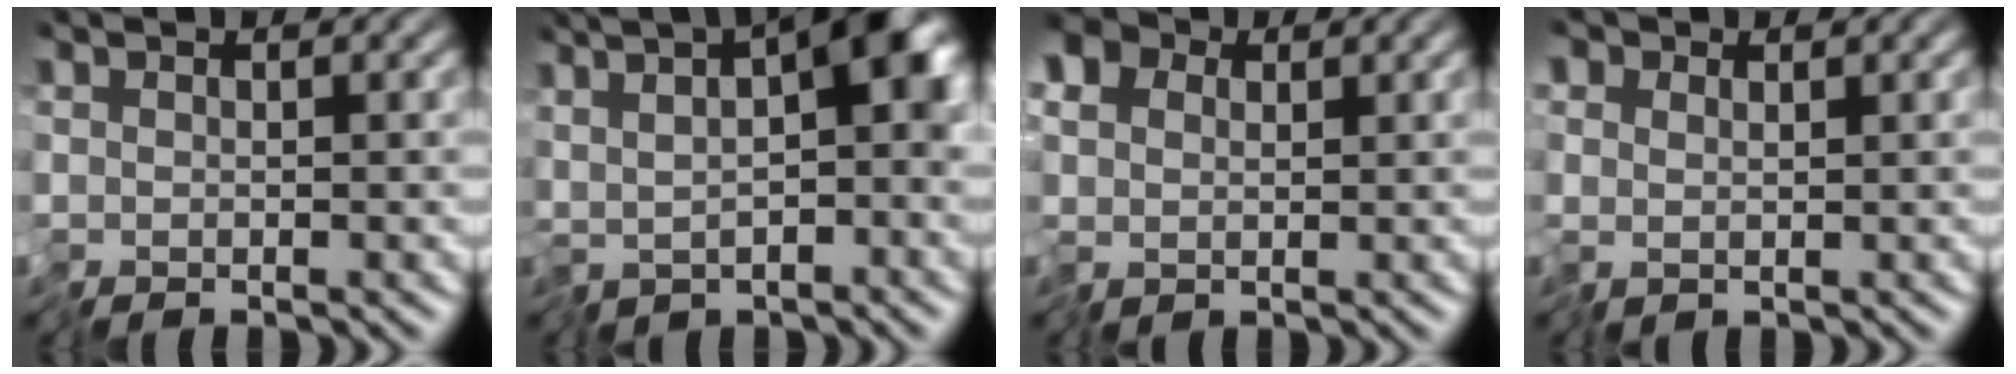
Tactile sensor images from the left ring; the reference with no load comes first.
{"total": 9.8, "force": [2.1, 3.7, 8.9], "torque": [-0.141, 0.011, 0.034]}
{"total": 4.9, "force": [1.3, 3.9, 2.7], "torque": [-0.064, 0.020, 0.017]}
{"total": 1.1, "force": [0.6, 0.8, 0.2], "torque": [-0.005, 0.005, 0.010]}